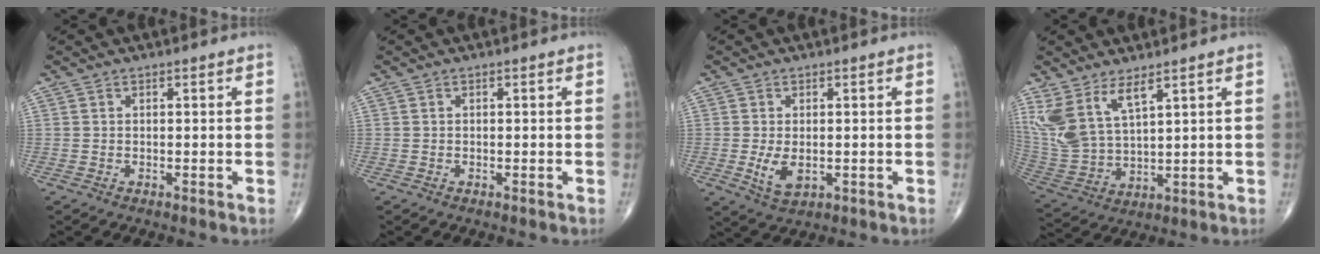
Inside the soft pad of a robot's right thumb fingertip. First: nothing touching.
{"total": 0.0}
{"total": 4.7, "force": [-0.6, 2.6, 3.8], "torque": [-0.070, -0.011, -0.005]}
{"total": 11.0, "force": [6.3, 4.4, 7.8], "torque": [-0.171, -0.030, 0.146]}